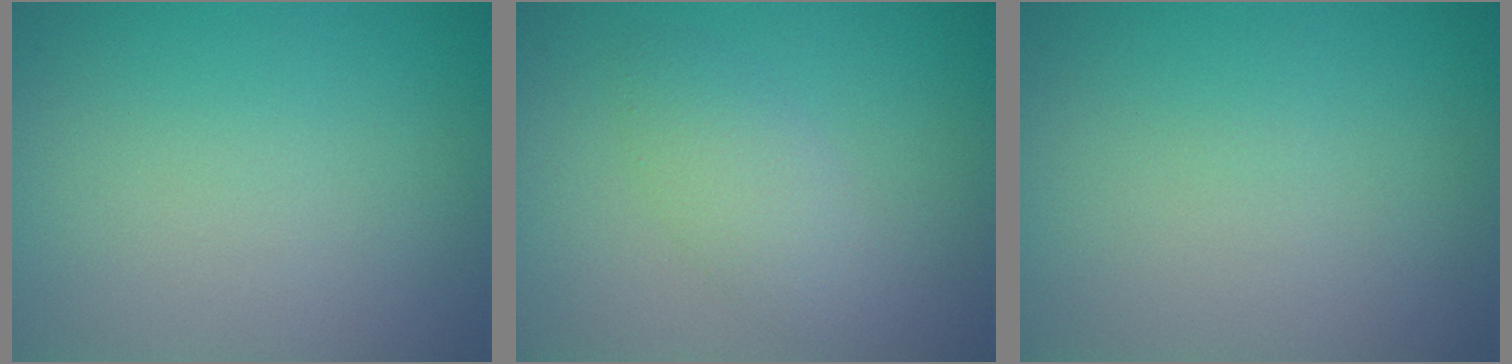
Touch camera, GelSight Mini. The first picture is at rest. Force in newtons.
{"total": 2.5, "press": 2.5, "slide": 0.2}
{"total": 0.0}